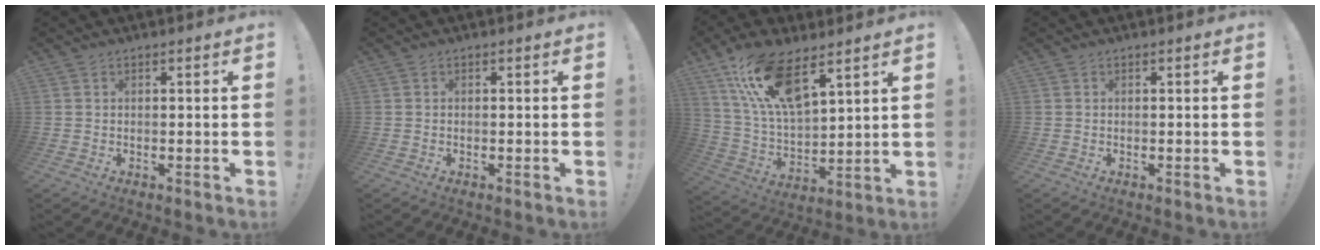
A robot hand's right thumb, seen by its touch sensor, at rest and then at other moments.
{"total": 0.0}
{"total": 16.4, "force": [10.7, 5.7, 11.1], "torque": [-0.218, -0.052, 0.193]}
{"total": 0.0}